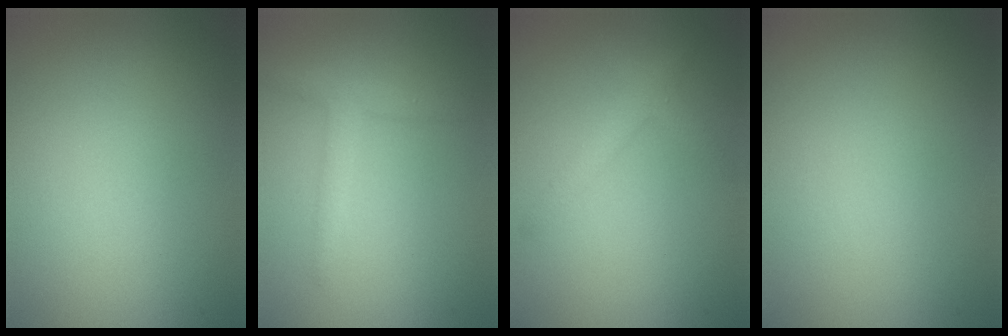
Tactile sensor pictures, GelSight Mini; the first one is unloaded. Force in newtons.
{"total": 2.3, "press": 2.3, "slide": 0.1}
{"total": 2.2, "press": 2.2, "slide": 0.0}
{"total": 0.0}